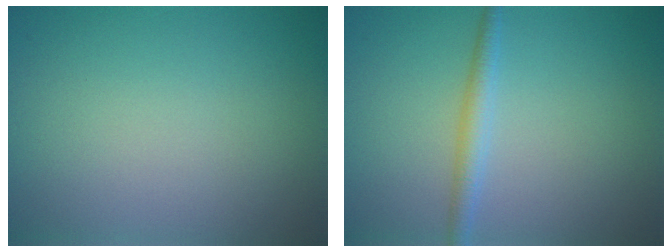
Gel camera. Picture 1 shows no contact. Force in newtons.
{"total": 2.0, "press": 2.0, "slide": 0.0}